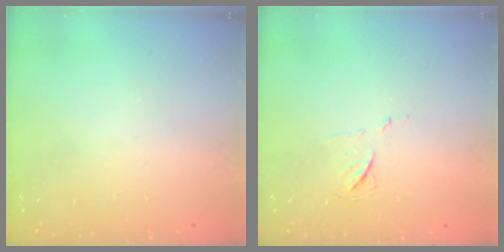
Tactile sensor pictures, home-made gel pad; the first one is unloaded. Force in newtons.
{"total": 5.6, "press": 5.6, "slide": 0.8}